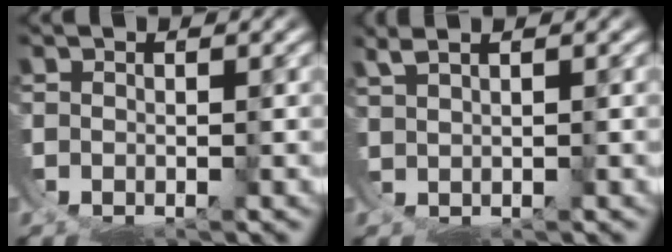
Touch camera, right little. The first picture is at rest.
{"total": 2.5, "force": [2.4, -0.7, 0.1], "torque": [0.002, 0.017, 0.038]}